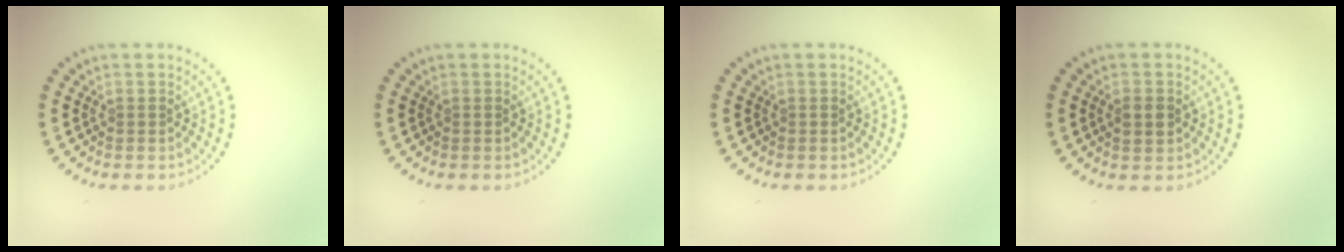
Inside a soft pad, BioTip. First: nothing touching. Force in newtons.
{"total": 0.0}
{"total": 0.0}
{"total": 1.8, "press": 1.8, "slide": 0.0}